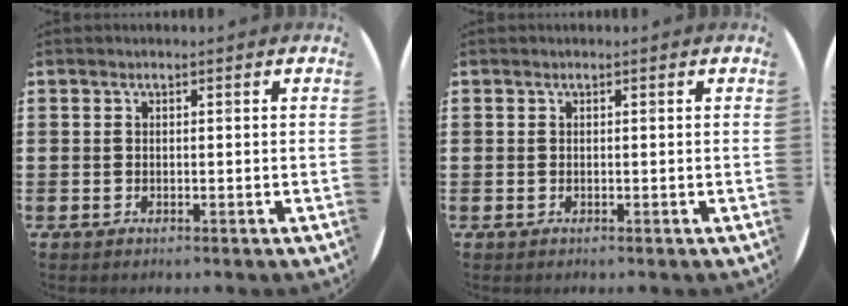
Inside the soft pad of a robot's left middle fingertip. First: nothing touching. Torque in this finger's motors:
{"motor_torque": [-0.07, -0.11, -0.03, -0.01]}